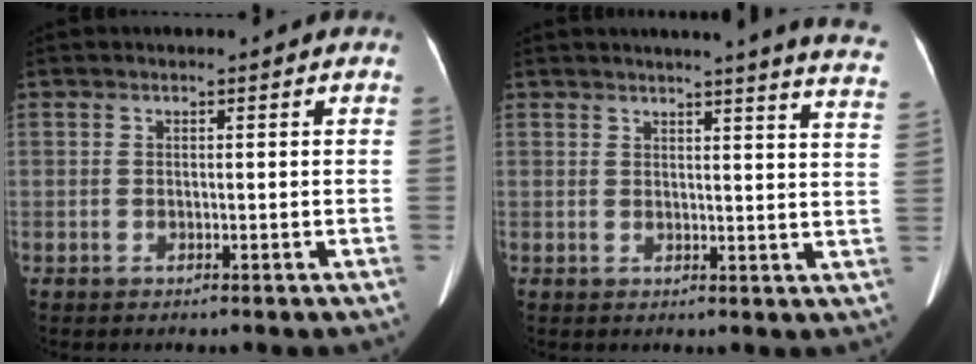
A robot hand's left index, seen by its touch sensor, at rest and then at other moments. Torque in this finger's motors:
{"motor_torque": [0.94, -1.20, 0.08, 0.06]}